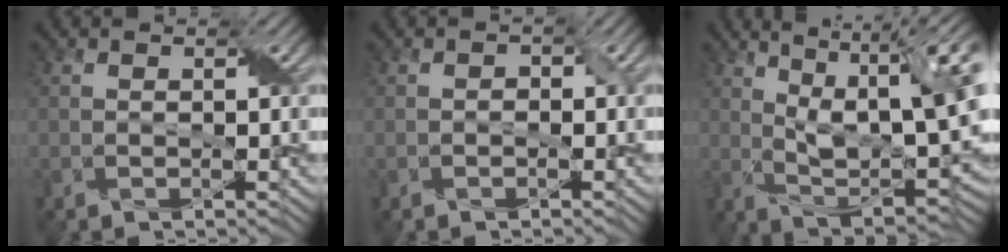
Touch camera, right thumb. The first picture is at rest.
{"total": 1.1, "force": [-0.5, 0.9, 0.6], "torque": [-0.008, -0.002, -0.008]}
{"total": 14.2, "force": [5.5, 5.6, 11.8], "torque": [-0.200, 0.014, 0.083]}